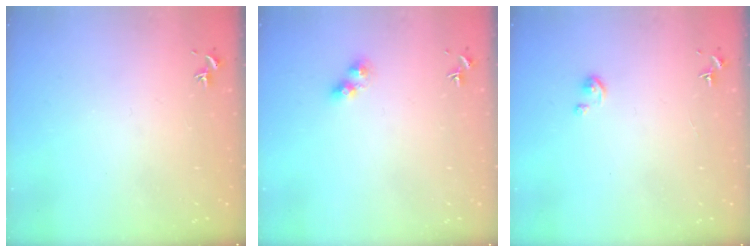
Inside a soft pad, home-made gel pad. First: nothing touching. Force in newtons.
{"total": 5.7, "press": 5.7, "slide": 0.2}
{"total": 2.6, "press": 2.6, "slide": 0.3}